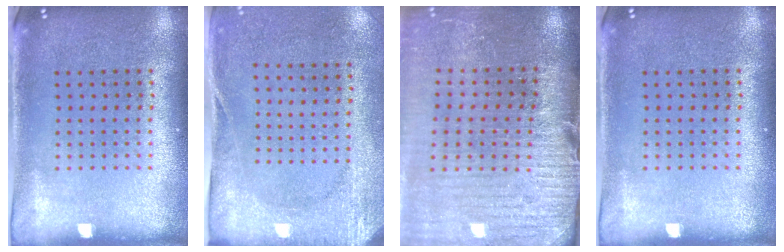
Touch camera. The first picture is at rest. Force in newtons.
{"total": 2.7, "press": 2.1, "slide": 1.7}
{"total": 4.0, "press": 3.6, "slide": 1.9}
{"total": 0.0}